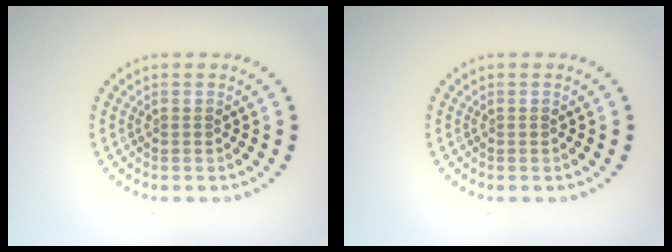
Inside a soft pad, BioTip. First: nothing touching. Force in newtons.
{"total": 0.0}